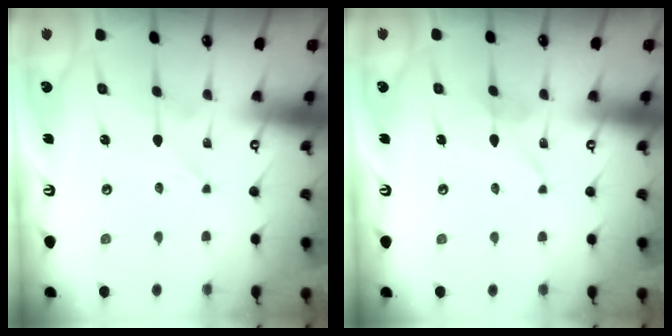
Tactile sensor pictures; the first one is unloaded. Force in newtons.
{"total": 2.3, "press": 2.3, "slide": 0.3}